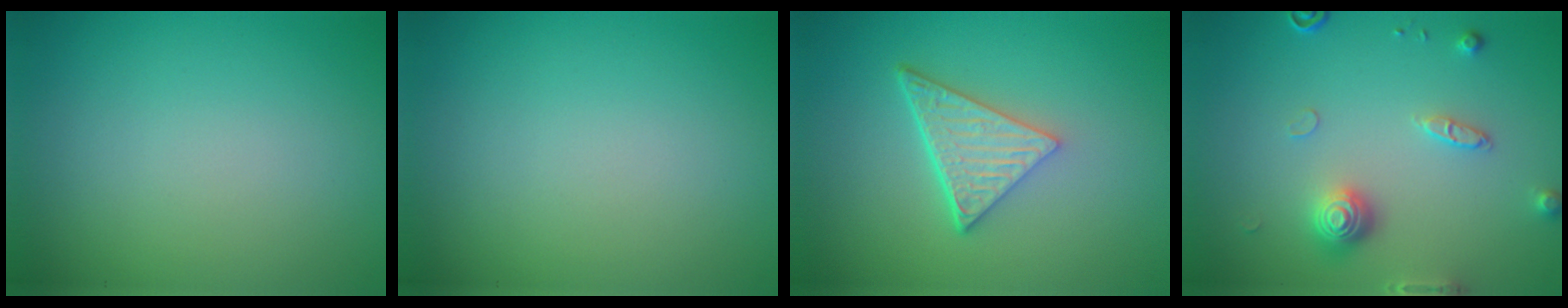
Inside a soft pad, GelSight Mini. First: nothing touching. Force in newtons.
{"total": 0.0}
{"total": 4.8, "press": 3.3, "slide": 3.5}
{"total": 3.0, "press": 2.8, "slide": 0.9}